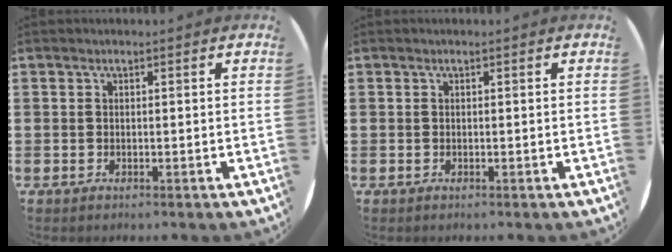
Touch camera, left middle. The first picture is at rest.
{"total": 0.0}